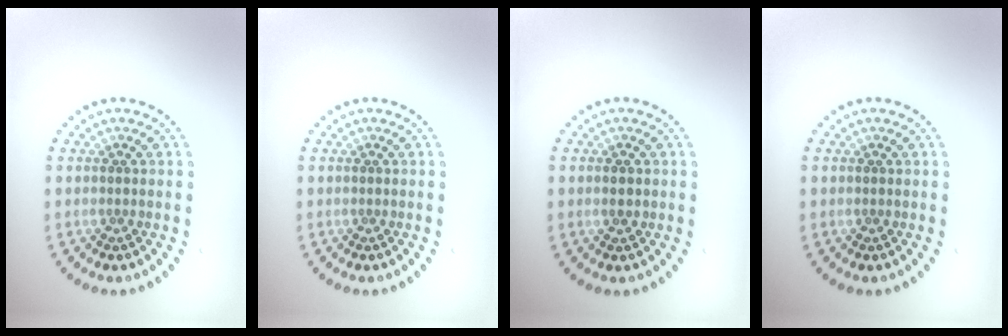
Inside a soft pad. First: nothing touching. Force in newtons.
{"total": 0.0}
{"total": 1.2, "press": 1.2, "slide": 0.2}
{"total": 0.0}